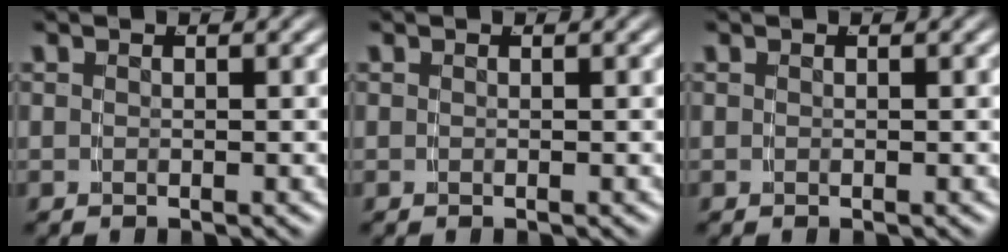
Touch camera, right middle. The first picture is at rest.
{"total": 0.0}
{"total": 0.0}